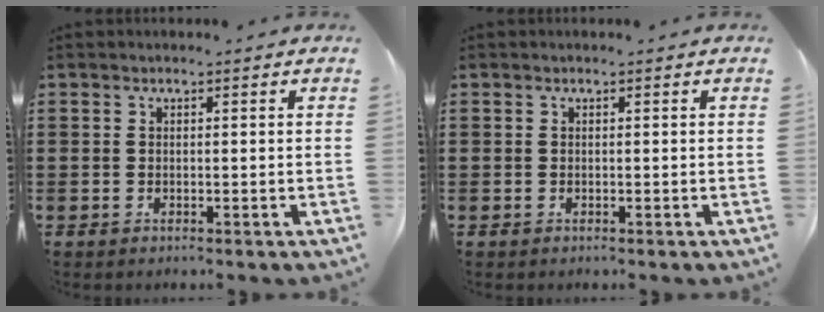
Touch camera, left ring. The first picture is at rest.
{"total": 0.0}